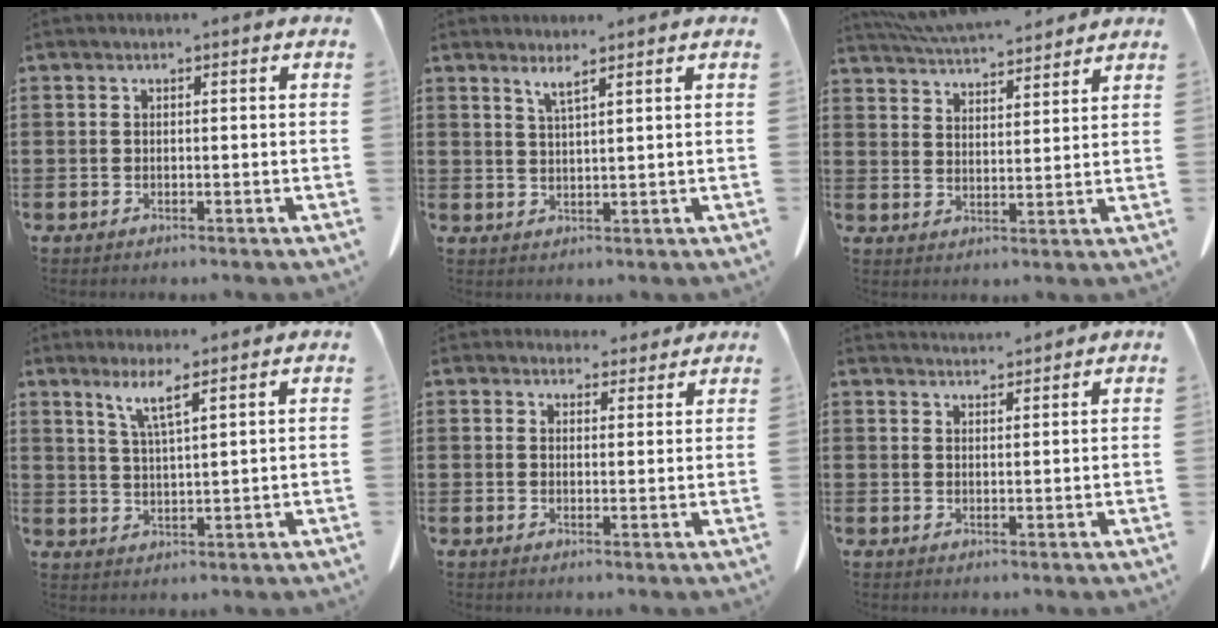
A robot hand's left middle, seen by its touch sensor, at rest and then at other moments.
{"total": 2.2, "force": [1.8, -0.1, 1.3], "torque": [-0.030, 0.000, 0.032]}
{"total": 6.1, "force": [5.9, 0.8, 1.4], "torque": [-0.051, -0.023, 0.106]}
{"total": 4.6, "force": [3.2, 0.0, 3.2], "torque": [-0.074, -0.004, 0.055]}
{"total": 3.6, "force": [3.4, 1.3, 0.2], "torque": [-0.007, -0.010, 0.063]}
{"total": 2.4, "force": [2.4, 0.0, 0.0], "torque": [-0.007, -0.006, 0.046]}